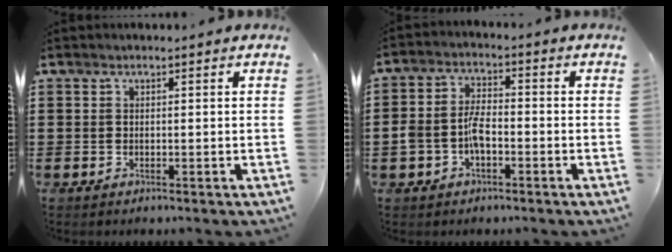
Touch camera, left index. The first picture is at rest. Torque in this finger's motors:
{"motor_torque": [0.45, 0.15, 0.24, 0.09]}